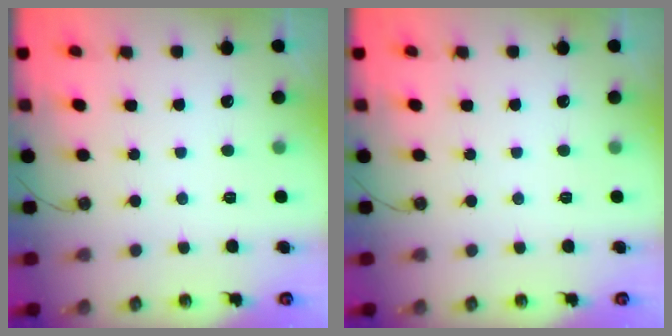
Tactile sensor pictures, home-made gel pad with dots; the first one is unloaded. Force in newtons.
{"total": 0.0}